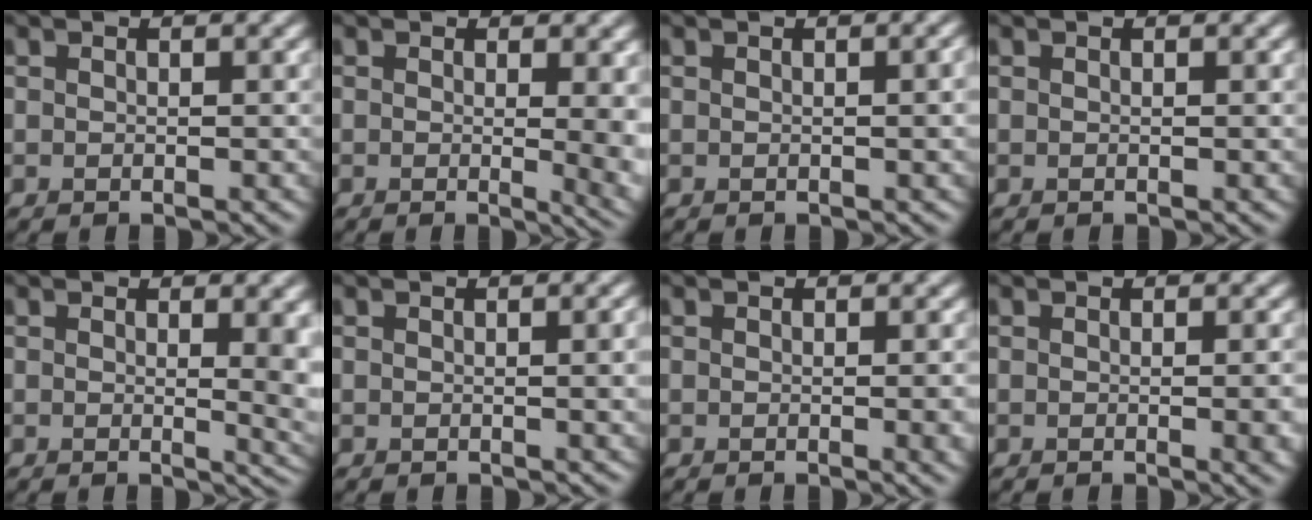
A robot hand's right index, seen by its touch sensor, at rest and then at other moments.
{"total": 6.5, "force": [0.1, 3.0, 5.8], "torque": [-0.022, -0.001, -0.004]}
{"total": 2.0, "force": [0.1, 0.5, 1.9], "torque": [-0.018, 0.004, -0.001]}
{"total": 0.0}
{"total": 5.8, "force": [0.7, 2.5, 5.2], "torque": [-0.030, -0.006, 0.014]}
{"total": 2.6, "force": [0.1, 0.8, 2.5], "torque": [-0.026, 0.002, -0.002]}
{"total": 2.8, "force": [-0.3, 0.8, 2.6], "torque": [-0.025, -0.001, -0.005]}
{"total": 3.4, "force": [-0.4, 1.1, 3.2], "torque": [-0.029, -0.002, -0.003]}